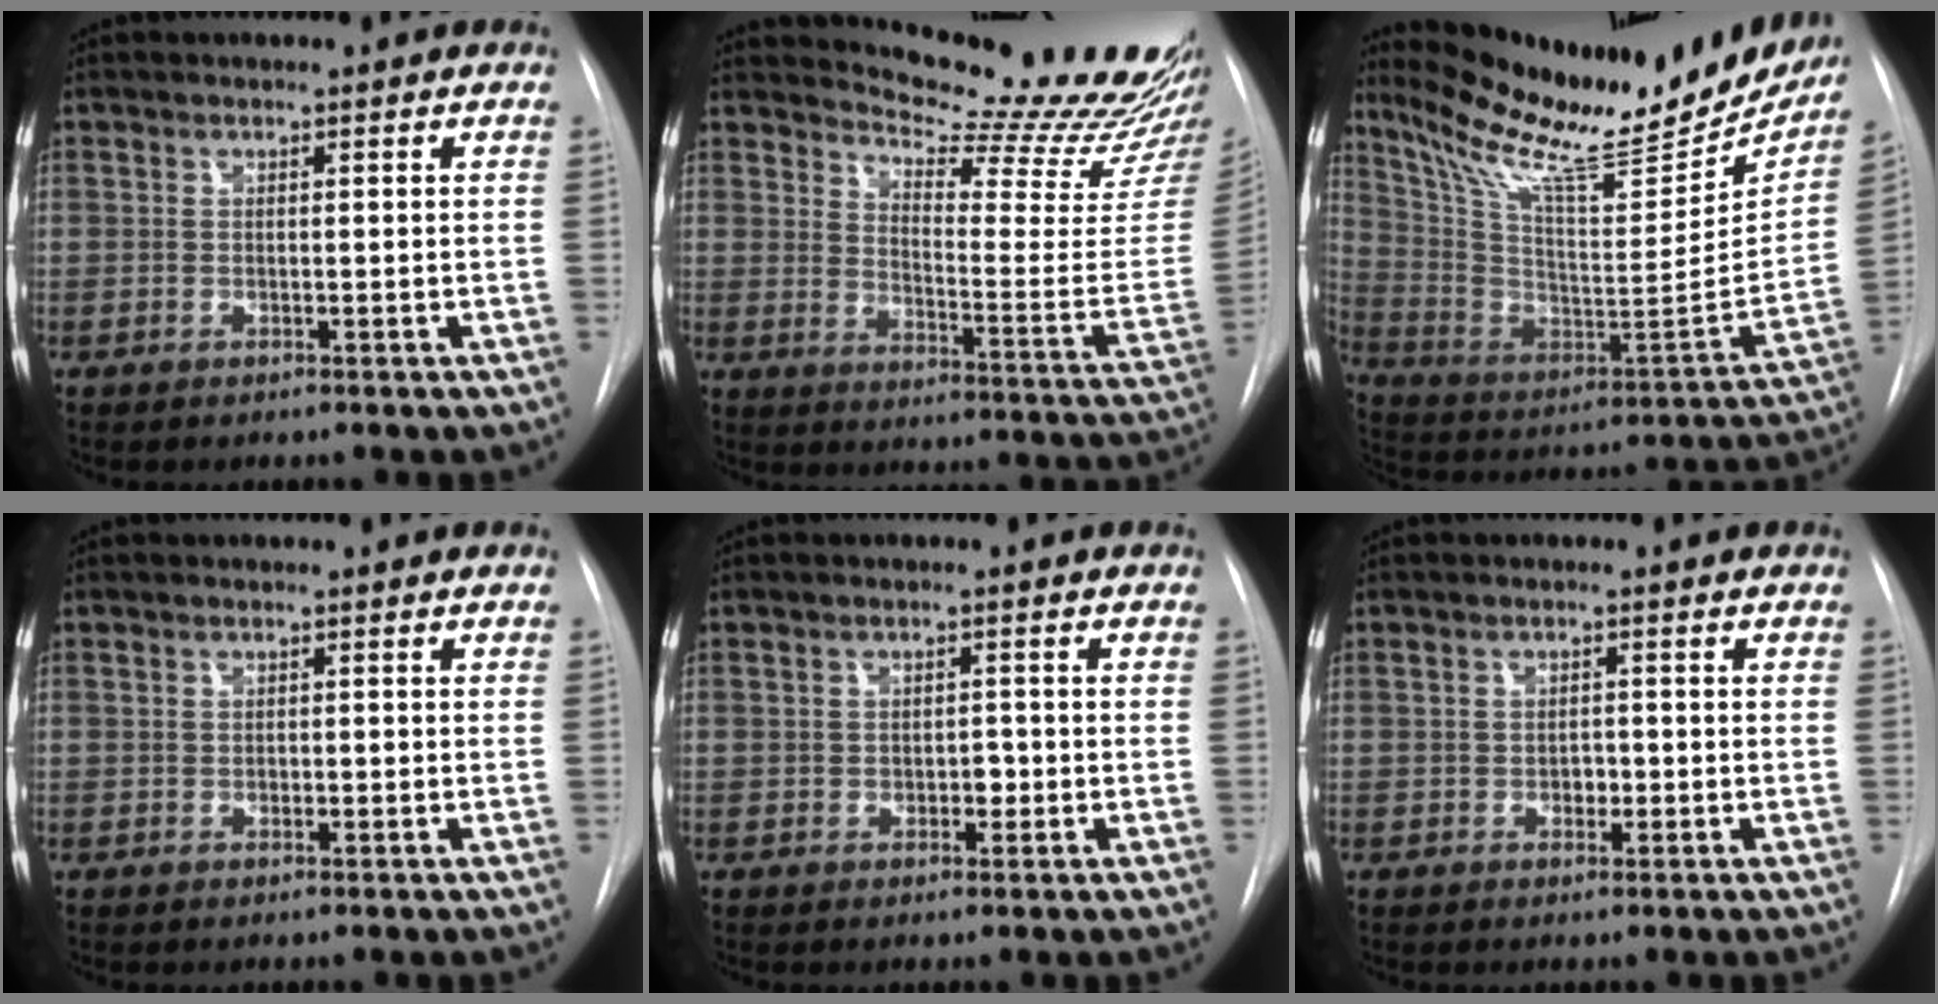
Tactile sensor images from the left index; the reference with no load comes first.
{"total": 20.7, "force": [19.7, 0.8, 6.2], "torque": [-0.092, -0.141, 0.238]}
{"total": 27.6, "force": [23.2, 5.5, 14.0], "torque": [-0.236, -0.060, 0.343]}
{"total": 1.0, "force": [-0.9, 0.3, 0.1], "torque": [0.000, -0.004, -0.014]}
{"total": 2.0, "force": [-1.3, 1.1, 1.1], "torque": [-0.010, -0.002, -0.017]}
{"total": 1.8, "force": [-1.2, 1.0, 0.8], "torque": [-0.010, -0.002, -0.017]}